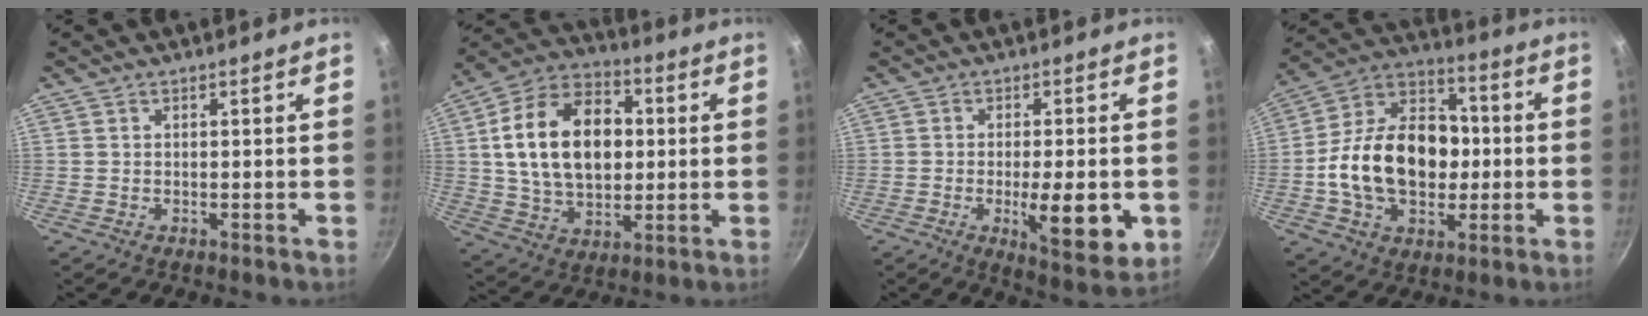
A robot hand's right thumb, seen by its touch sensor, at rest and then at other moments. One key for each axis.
{"total": 20.7, "fx": 2.4, "fy": 14.0, "fz": 15.1, "tx": -0.231, "ty": 0.016, "tz": 0.037}
{"total": 11.6, "fx": -2.6, "fy": 3.6, "fz": 10.8, "tx": -0.143, "ty": -0.007, "tz": -0.031}
{"total": 21.9, "fx": -1.7, "fy": 15.5, "fz": 15.4, "tx": -0.228, "ty": 0.042, "tz": -0.038}